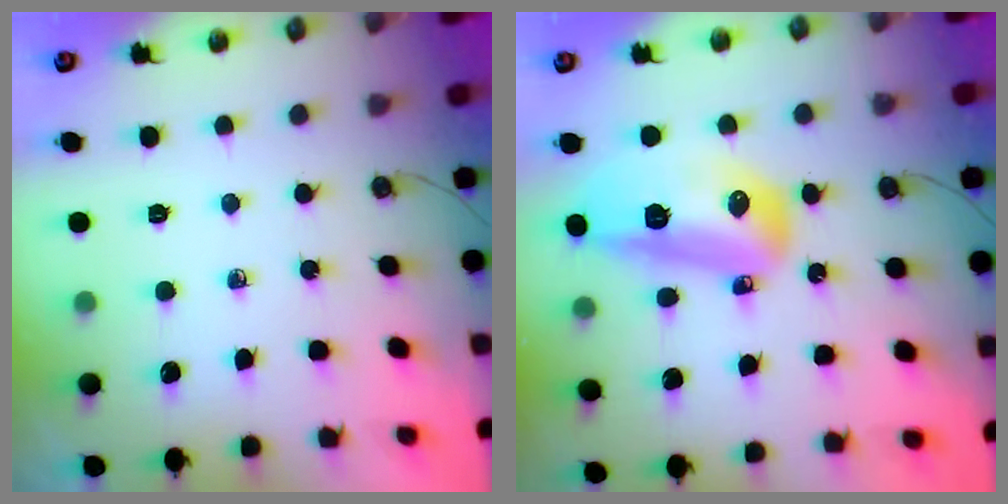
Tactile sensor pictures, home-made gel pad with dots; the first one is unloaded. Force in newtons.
{"total": 15.6, "press": 15.5, "slide": 1.6}